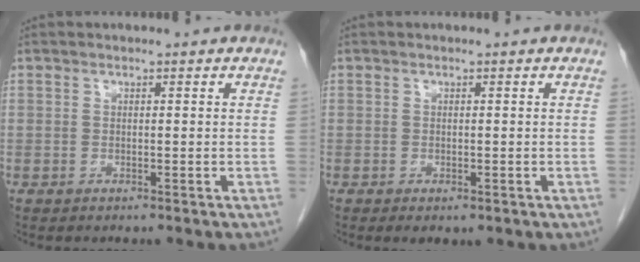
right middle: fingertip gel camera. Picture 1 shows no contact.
{"total": 2.1, "force": [-1.0, 1.2, 1.4], "torque": [-0.017, -0.003, -0.006]}